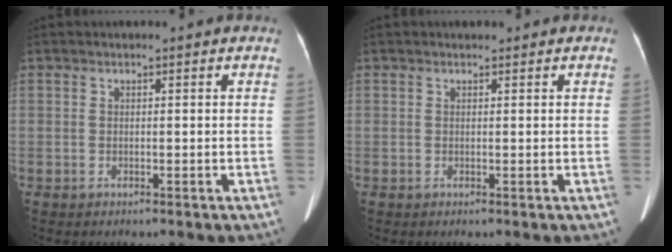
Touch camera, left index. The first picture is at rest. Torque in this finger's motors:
{"motor_torque": [0.00, -0.20, 0.02, 0.00]}